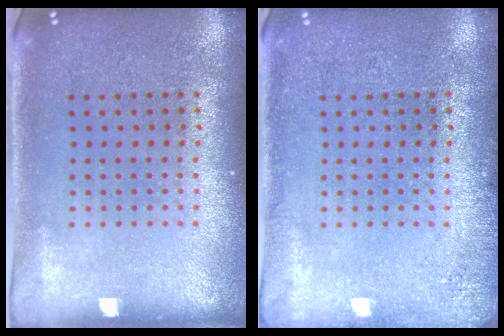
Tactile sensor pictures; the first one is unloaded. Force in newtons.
{"total": 1.4, "press": 1.4, "slide": 0.2}